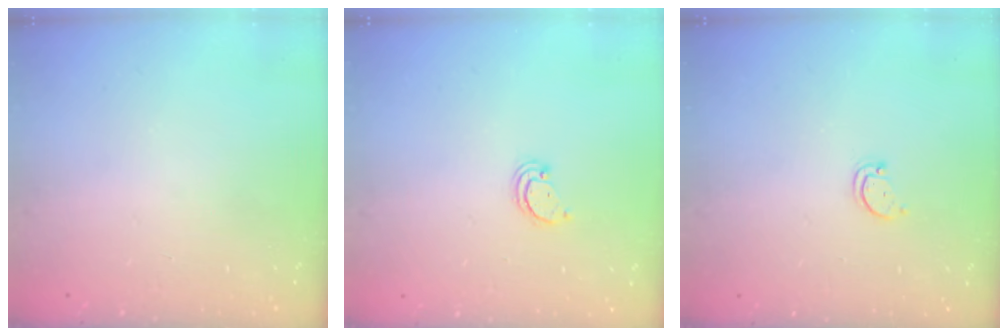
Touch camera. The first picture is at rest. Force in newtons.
{"total": 2.2, "press": 2.2, "slide": 0.1}
{"total": 2.6, "press": 2.5, "slide": 0.4}